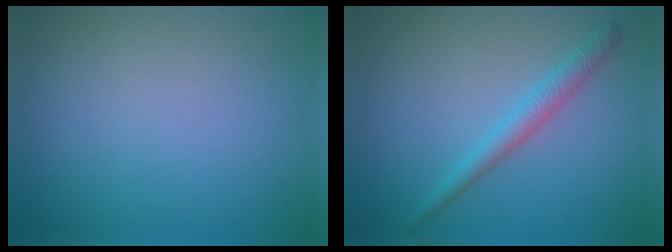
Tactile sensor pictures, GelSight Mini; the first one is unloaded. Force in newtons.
{"total": 2.2, "press": 2.2, "slide": 0.1}